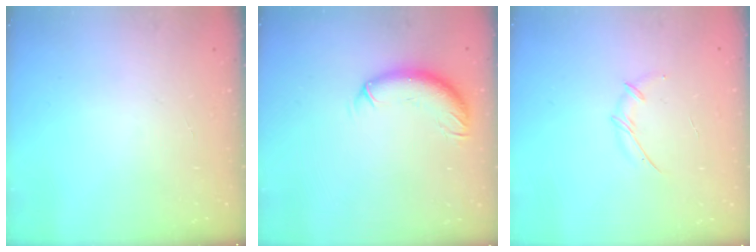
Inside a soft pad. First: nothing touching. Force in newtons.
{"total": 9.2, "press": 9.0, "slide": 1.9}
{"total": 4.8, "press": 4.7, "slide": 1.0}